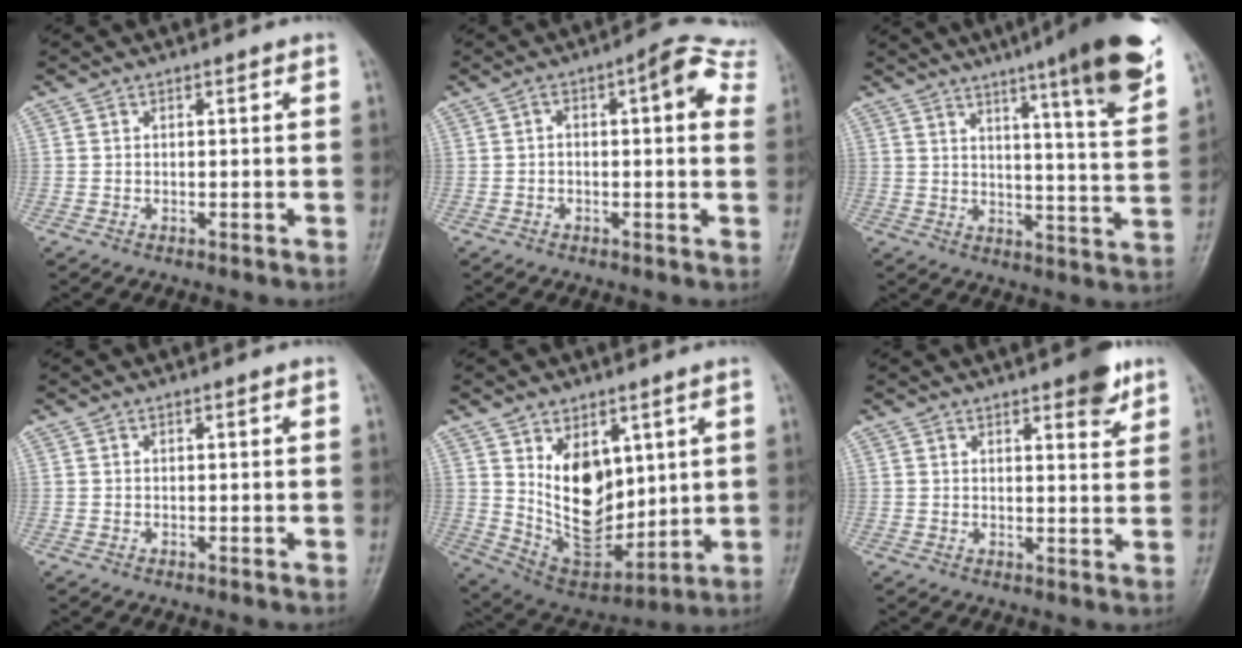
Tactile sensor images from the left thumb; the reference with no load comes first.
{"total": 9.9, "force": [2.9, 3.4, 8.8], "torque": [-0.089, 0.019, 0.027]}
{"total": 19.1, "force": [12.1, 1.6, 14.7], "torque": [-0.186, -0.053, 0.159]}
{"total": 0.0}
{"total": 14.3, "force": [3.8, 8.9, 10.6], "torque": [-0.124, -0.035, 0.092]}
{"total": 5.7, "force": [3.6, 1.8, 4.0], "torque": [-0.039, -0.019, 0.043]}